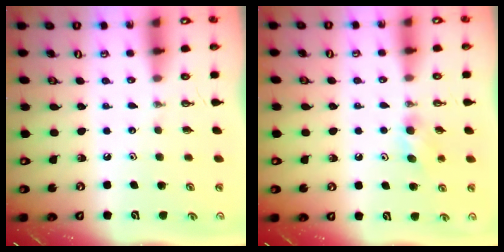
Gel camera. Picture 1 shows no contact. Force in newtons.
{"total": 7.2, "press": 3.9, "slide": 6.0}